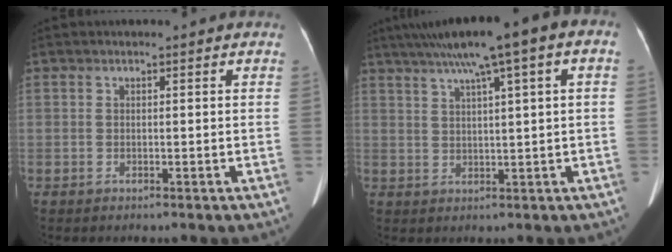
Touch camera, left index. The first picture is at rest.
{"total": 12.3, "force": [6.4, 0.9, 10.5], "torque": [-0.161, 0.047, 0.094]}